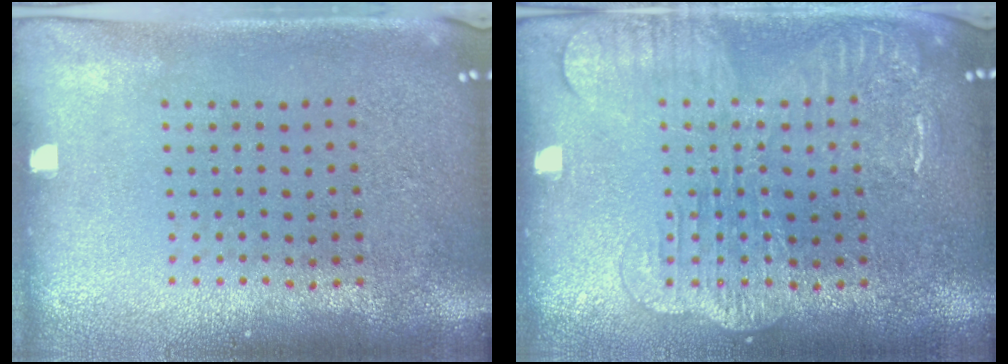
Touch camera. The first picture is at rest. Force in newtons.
{"total": 3.2, "press": 3.2, "slide": 0.5}